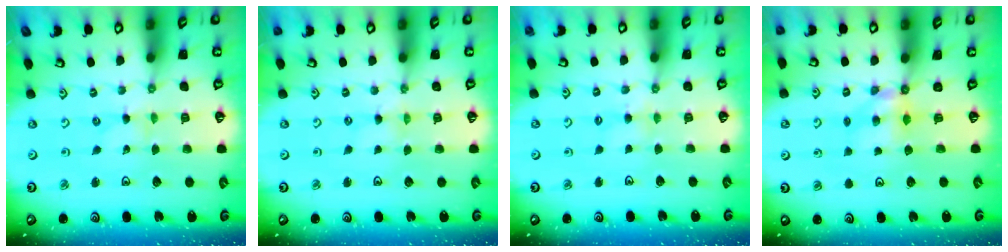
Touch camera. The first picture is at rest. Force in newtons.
{"total": 0.0}
{"total": 2.6, "press": 2.6, "slide": 0.5}
{"total": 5.5, "press": 5.5, "slide": 0.1}